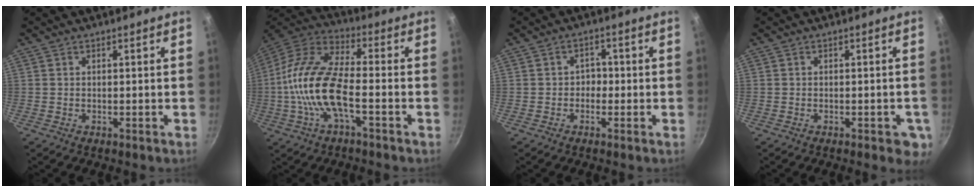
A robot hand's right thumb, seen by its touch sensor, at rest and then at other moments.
{"total": 17.4, "force": [-3.5, 7.1, 15.5], "torque": [-0.299, 0.038, -0.086]}
{"total": 2.6, "force": [-0.7, 2.2, 1.2], "torque": [0.004, 0.011, -0.014]}
{"total": 4.8, "force": [-1.8, 2.3, 3.8], "torque": [-0.024, 0.010, -0.020]}